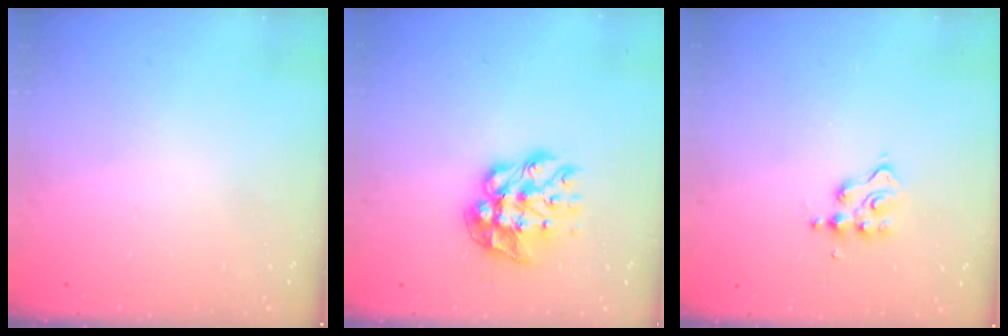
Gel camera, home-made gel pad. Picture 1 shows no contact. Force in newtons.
{"total": 11.6, "press": 11.6, "slide": 1.1}
{"total": 3.4, "press": 3.4, "slide": 0.2}